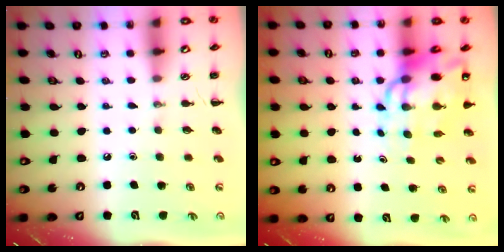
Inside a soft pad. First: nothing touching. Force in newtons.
{"total": 13.0, "press": 12.4, "slide": 3.8}